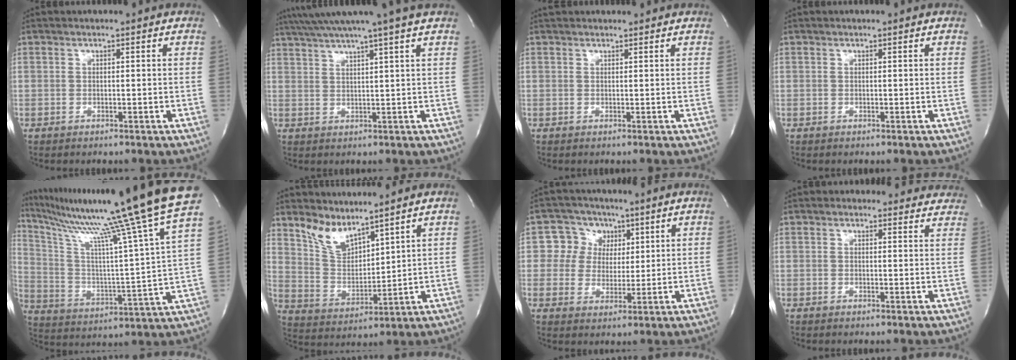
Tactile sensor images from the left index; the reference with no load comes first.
{"total": 11.2, "force": [9.2, -2.5, 5.9], "torque": [-0.103, 0.004, 0.127]}
{"total": 3.5, "force": [3.3, 0.8, 0.9], "torque": [-0.011, 0.033, 0.045]}
{"total": 0.0}
{"total": 26.9, "force": [22.0, -3.8, 15.0], "torque": [-0.264, -0.063, 0.326]}
{"total": 6.3, "force": [5.5, 1.3, 2.8], "torque": [-0.066, -0.007, 0.125]}
{"total": 5.9, "force": [2.0, 5.5, 0.9], "torque": [-0.013, 0.020, 0.038]}
{"total": 8.3, "force": [7.7, 3.0, 0.4], "torque": [0.036, -0.004, 0.052]}